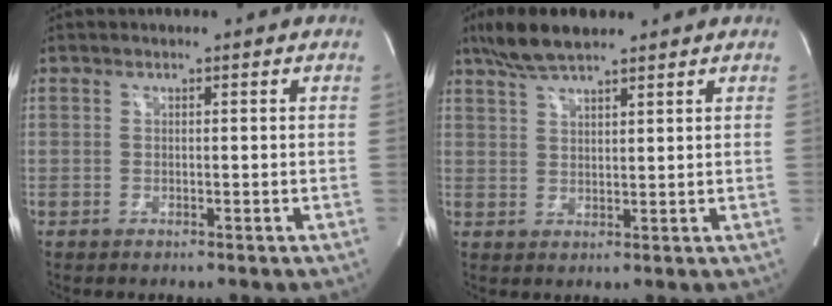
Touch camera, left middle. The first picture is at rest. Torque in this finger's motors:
{"motor_torque": [0.43, -0.31, 0.03, 0.05]}